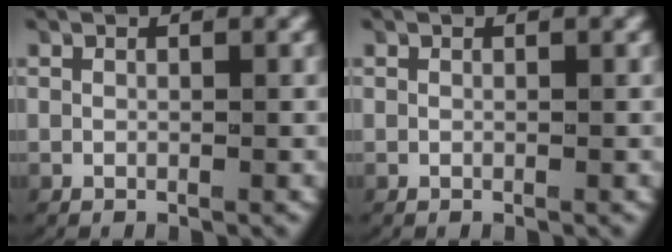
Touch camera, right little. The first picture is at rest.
{"total": 0.0}